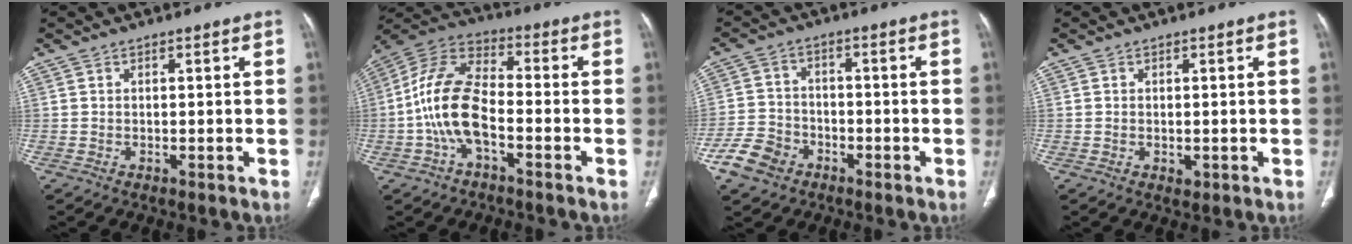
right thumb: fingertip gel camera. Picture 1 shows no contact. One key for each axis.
{"total": 13.1, "fx": -3.3, "fy": 6.7, "fz": 10.8, "tx": -0.220, "ty": 0.039, "tz": -0.071}
{"total": 7.7, "fx": -4.3, "fy": 5.7, "fz": 2.9, "tx": -0.050, "ty": 0.024, "tz": -0.082}
{"total": 1.2, "fx": -0.1, "fy": 1.0, "fz": 0.8, "tx": -0.014, "ty": -0.003, "tz": 0.002}